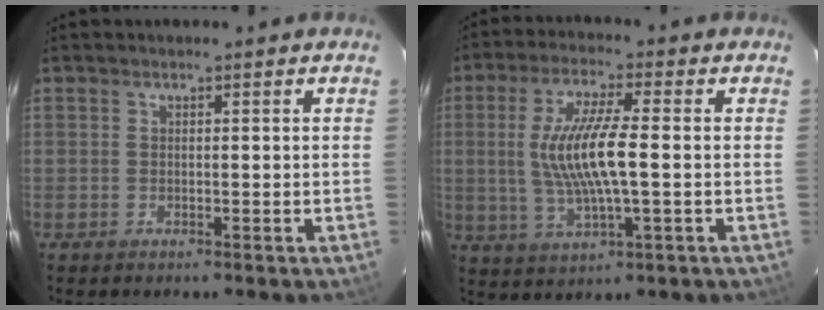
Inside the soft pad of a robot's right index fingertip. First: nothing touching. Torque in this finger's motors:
{"motor_torque": [0.59, 0.08, 0.36, 0.21]}